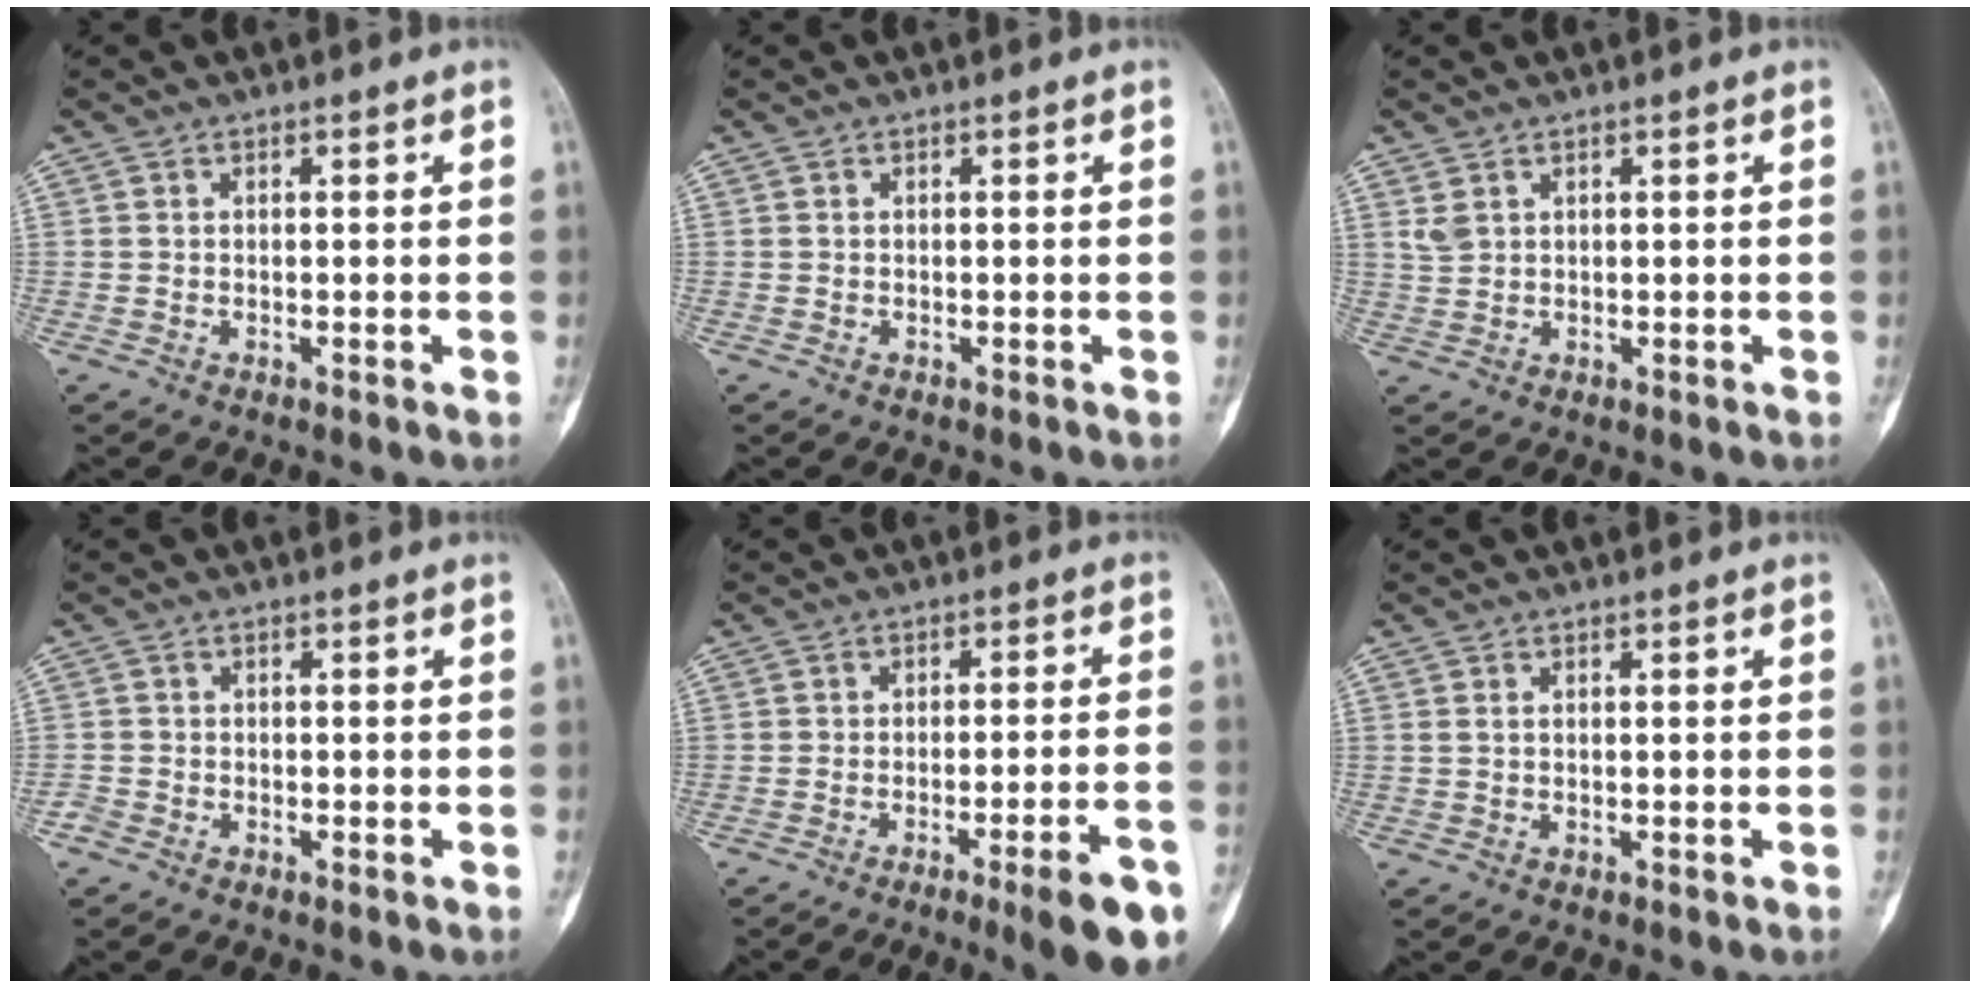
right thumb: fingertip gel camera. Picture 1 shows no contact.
{"total": 0.0}
{"total": 1.9, "force": [0.9, 1.2, 1.2], "torque": [-0.025, 0.005, 0.026]}
{"total": 1.4, "force": [-1.2, 0.7, 0.2], "torque": [-0.003, 0.000, -0.029]}
{"total": 10.6, "force": [-5.8, 1.3, 8.8], "torque": [-0.111, 0.018, -0.075]}
{"total": 0.6, "force": [0.1, 0.2, 0.5], "torque": [-0.018, 0.004, 0.004]}